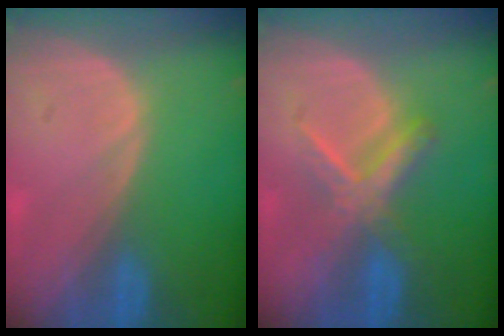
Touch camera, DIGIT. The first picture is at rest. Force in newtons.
{"total": 5.5, "press": 5.5, "slide": 0.7}